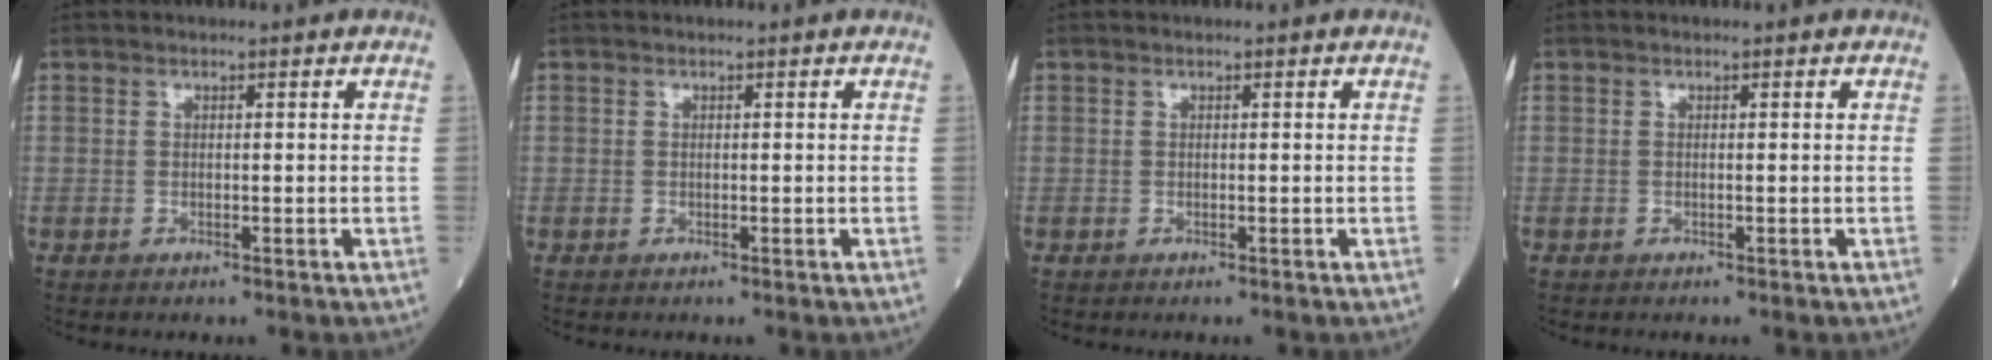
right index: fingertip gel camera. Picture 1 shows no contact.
{"total": 0.0}
{"total": 0.0}
{"total": 0.0}